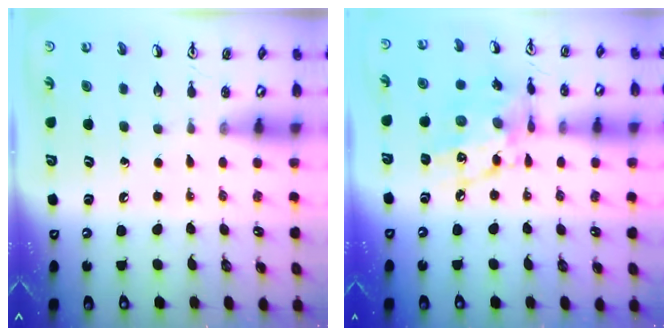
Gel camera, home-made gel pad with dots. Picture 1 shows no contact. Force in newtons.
{"total": 13.2, "press": 13.2, "slide": 0.7}